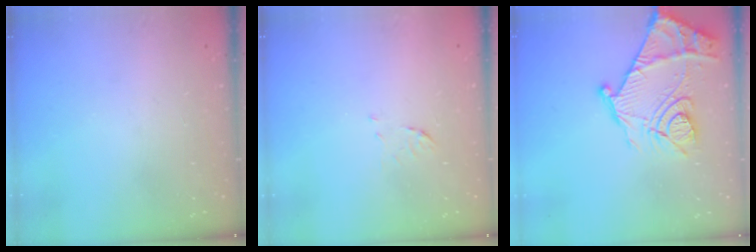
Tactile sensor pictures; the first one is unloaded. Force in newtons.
{"total": 5.3, "press": 5.2, "slide": 0.5}
{"total": 17.3, "press": 17.2, "slide": 1.7}